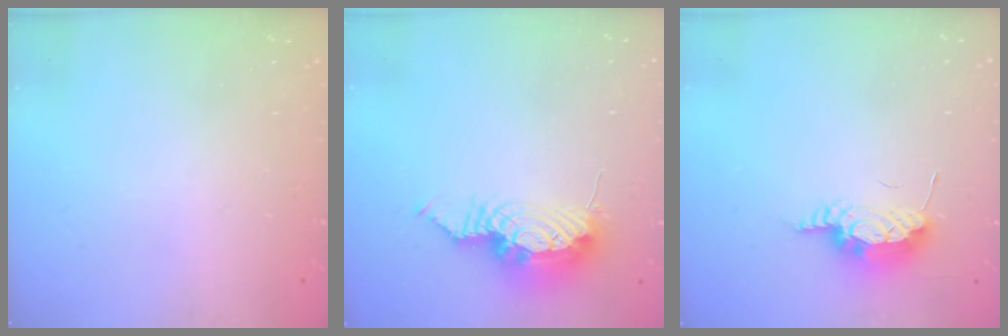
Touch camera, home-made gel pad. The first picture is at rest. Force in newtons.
{"total": 11.6, "press": 11.3, "slide": 2.9}
{"total": 7.9, "press": 7.6, "slide": 2.2}